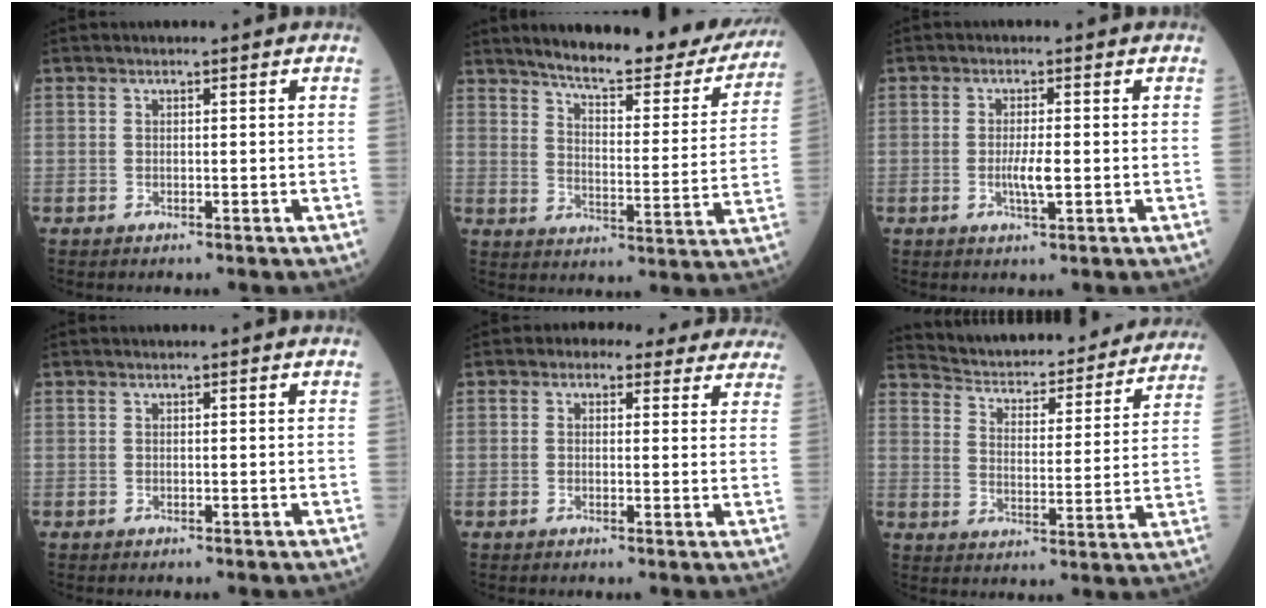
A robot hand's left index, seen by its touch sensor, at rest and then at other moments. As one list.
[{"total": 22.1, "force": [19.6, 4.2, 9.2], "torque": [-0.114, -0.041, 0.243]}, {"total": 3.1, "force": [-0.5, 0.4, 3.0], "torque": [-0.062, -0.004, -0.009]}, {"total": 0.0}, {"total": 8.7, "force": [7.1, 4.5, 2.3], "torque": [-0.004, 0.028, 0.064]}, {"total": 24.1, "force": [22.6, 4.7, 6.6], "torque": [-0.098, -0.031, 0.289]}]